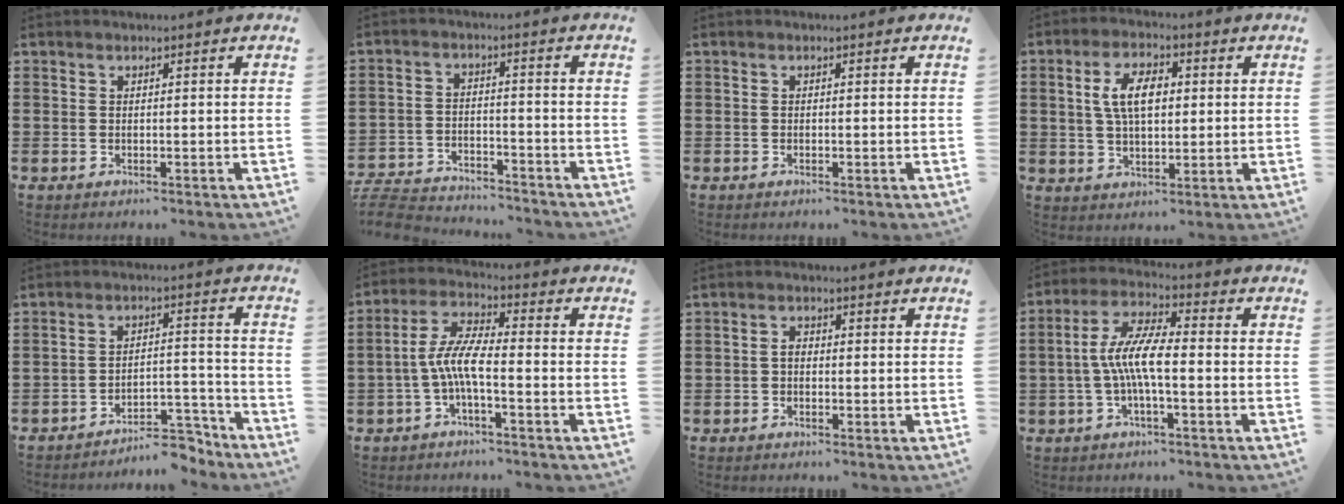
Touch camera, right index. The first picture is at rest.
{"total": 5.4, "force": [-5.3, 0.7, 0.7], "torque": [-0.032, 0.002, -0.112]}
{"total": 0.0}
{"total": 6.8, "force": [1.3, 3.5, 5.7], "torque": [-0.120, 0.014, 0.020]}
{"total": 6.9, "force": [-6.3, 1.6, 2.3], "torque": [-0.029, 0.022, -0.118]}
{"total": 6.5, "force": [-2.1, 1.4, 5.9], "torque": [-0.140, -0.008, -0.046]}
{"total": 1.5, "force": [-0.3, 0.9, 1.2], "torque": [-0.024, 0.002, -0.006]}
{"total": 7.6, "force": [-1.3, 1.9, 7.3], "torque": [-0.162, -0.007, -0.032]}